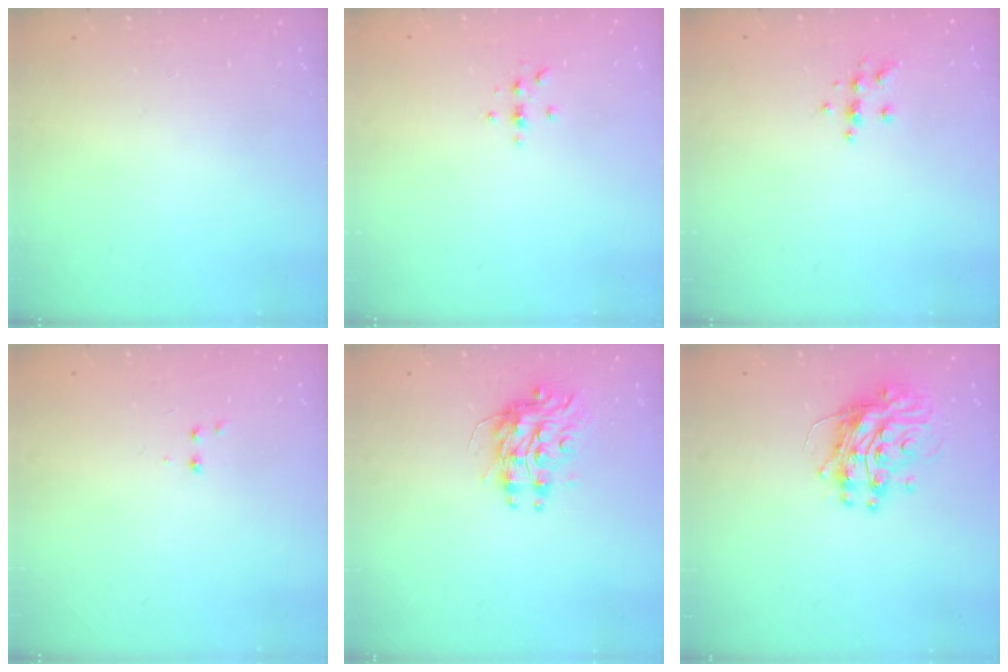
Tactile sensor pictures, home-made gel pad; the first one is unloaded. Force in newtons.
{"total": 2.3, "press": 2.3, "slide": 0.2}
{"total": 5.7, "press": 5.6, "slide": 1.1}
{"total": 2.6, "press": 2.5, "slide": 0.6}
{"total": 9.0, "press": 9.0, "slide": 0.7}
{"total": 12.0, "press": 11.9, "slide": 1.2}